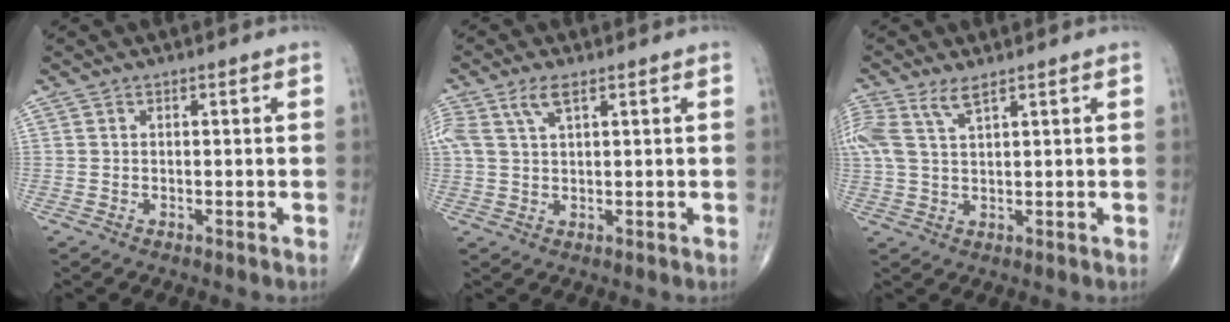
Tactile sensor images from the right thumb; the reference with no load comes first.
{"total": 5.2, "force": [2.6, 2.0, 4.1], "torque": [-0.103, 0.008, 0.056]}
{"total": 6.2, "force": [3.5, 1.8, 4.8], "torque": [-0.134, 0.006, 0.080]}